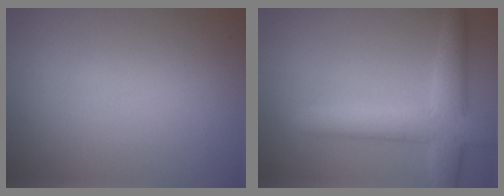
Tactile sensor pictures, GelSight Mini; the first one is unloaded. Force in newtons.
{"total": 5.7, "press": 5.7, "slide": 0.4}